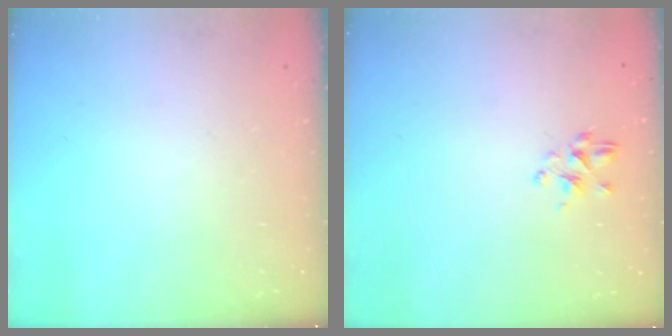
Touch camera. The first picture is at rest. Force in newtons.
{"total": 2.8, "press": 2.7, "slide": 0.9}